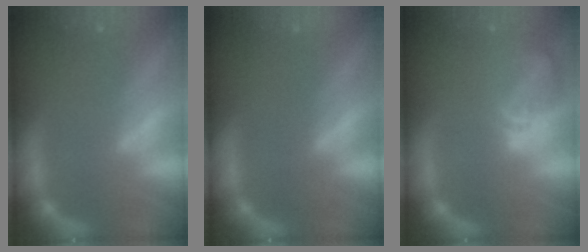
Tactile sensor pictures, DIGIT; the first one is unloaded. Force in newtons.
{"total": 0.0}
{"total": 5.6}